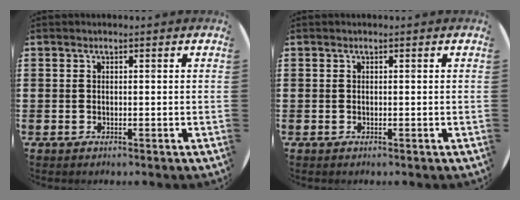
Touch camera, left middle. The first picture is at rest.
{"total": 0.0}